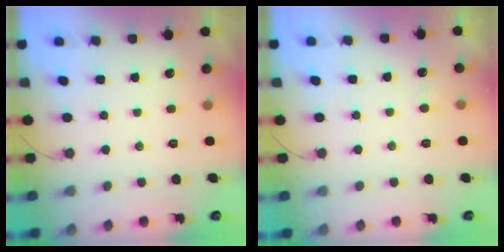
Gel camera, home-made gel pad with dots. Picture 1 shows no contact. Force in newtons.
{"total": 3.7, "press": 3.7, "slide": 0.5}